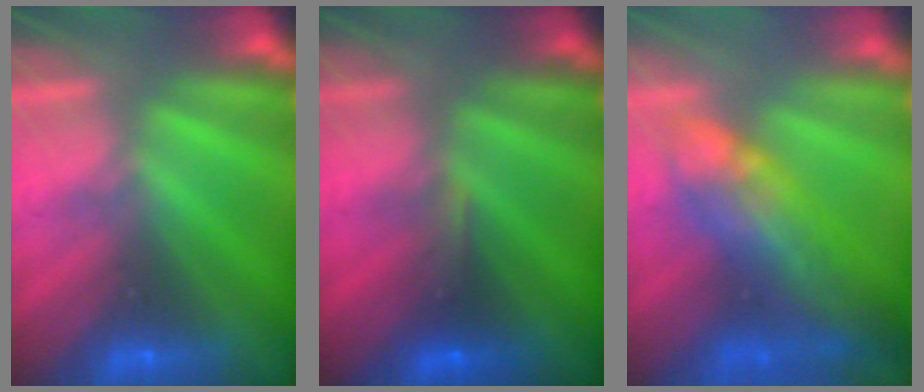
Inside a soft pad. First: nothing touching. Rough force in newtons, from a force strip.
{"total": 3.6}
{"total": 9.4}